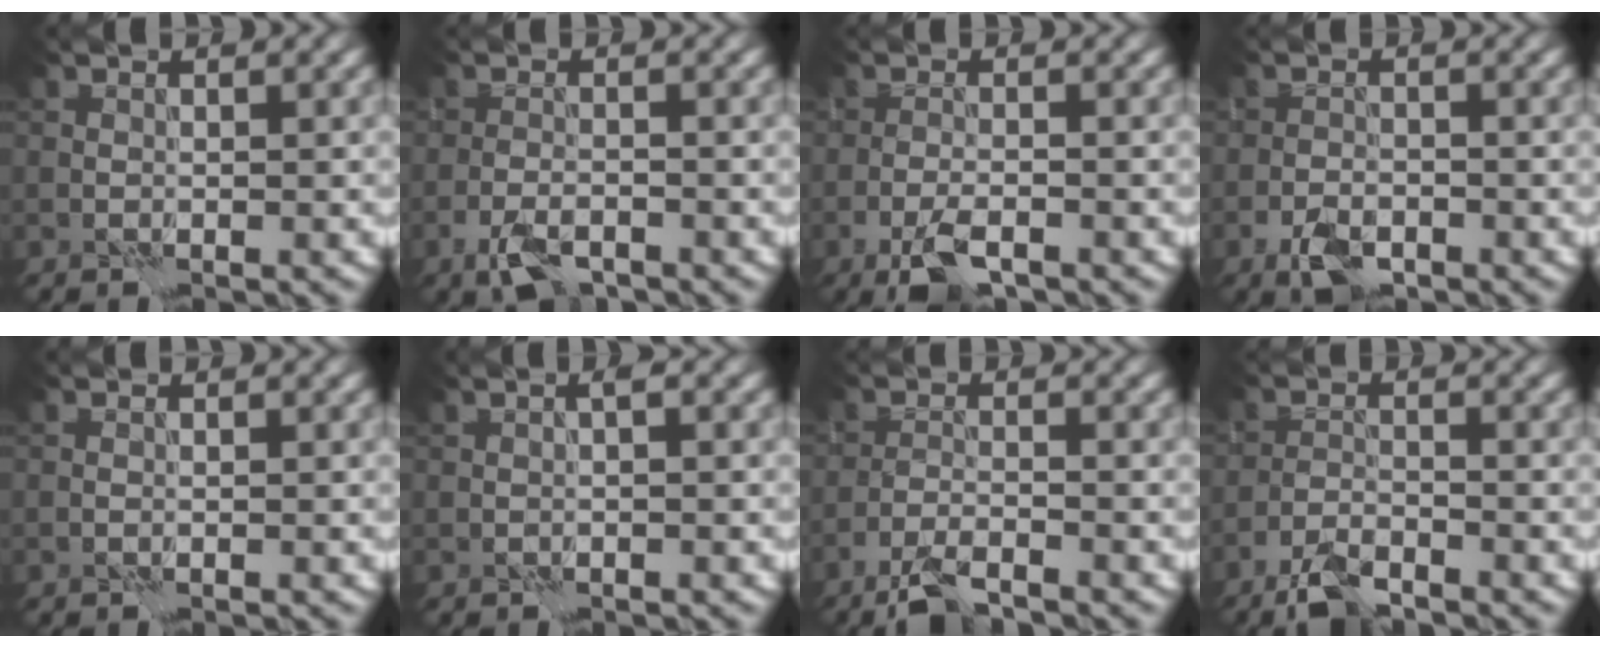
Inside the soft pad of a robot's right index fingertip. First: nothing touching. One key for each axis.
{"total": 3.4, "fx": -2.2, "fy": 1.4, "fz": 2.2, "tx": -0.046, "ty": -0.004, "tz": -0.047}
{"total": 3.6, "fx": -2.2, "fy": 1.2, "fz": 2.6, "tx": -0.056, "ty": -0.002, "tz": -0.043}
{"total": 3.4, "fx": -2.1, "fy": 1.7, "fz": 2.1, "tx": -0.038, "ty": -0.003, "tz": -0.044}
{"total": 0.0}
{"total": 0.7, "fx": 0.0, "fy": 0.1, "fz": 0.7, "tx": -0.014, "ty": 0.006, "tz": 0.000}
{"total": 3.3, "fx": -2.7, "fy": 0.6, "fz": 1.9, "tx": -0.043, "ty": -0.002, "tz": -0.059}
{"total": 3.7, "fx": -3.0, "fy": 0.9, "fz": 2.0, "tx": -0.044, "ty": -0.003, "tz": -0.066}